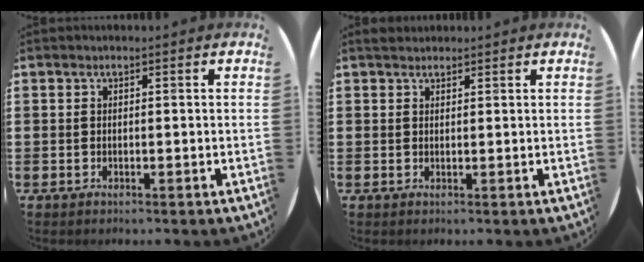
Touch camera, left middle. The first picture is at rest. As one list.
[{"total": 1.3, "force": [1.2, 0.4, 0.2], "torque": [0.001, 0.000, 0.021]}]